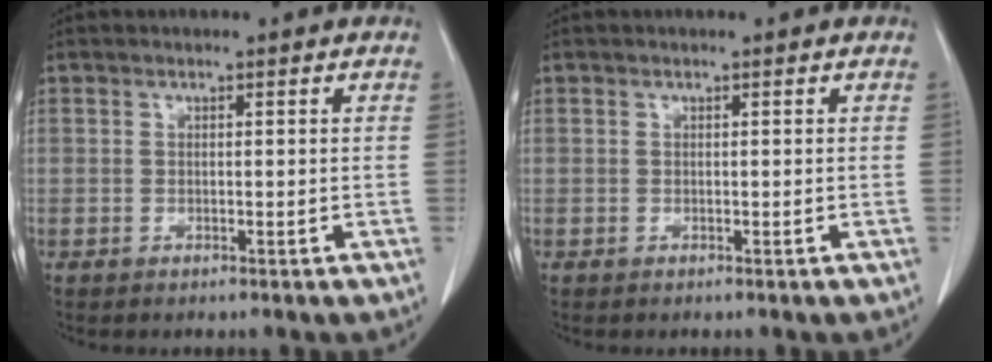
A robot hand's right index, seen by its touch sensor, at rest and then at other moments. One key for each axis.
{"total": 0.0}